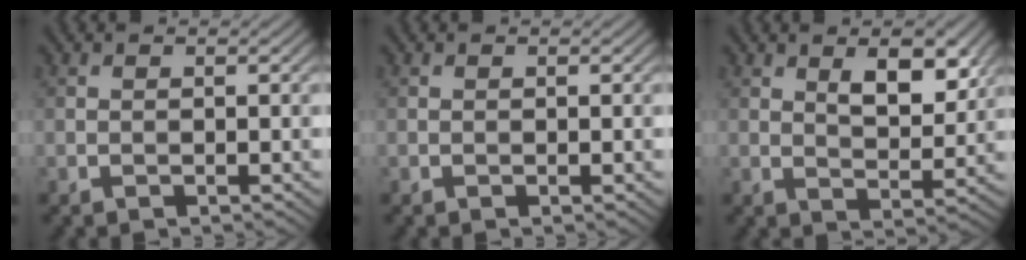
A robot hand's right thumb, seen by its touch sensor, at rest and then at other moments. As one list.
[{"total": 0.0}, {"total": 6.0, "force": [2.9, 2.8, 4.5], "torque": [-0.074, -0.007, 0.046]}]